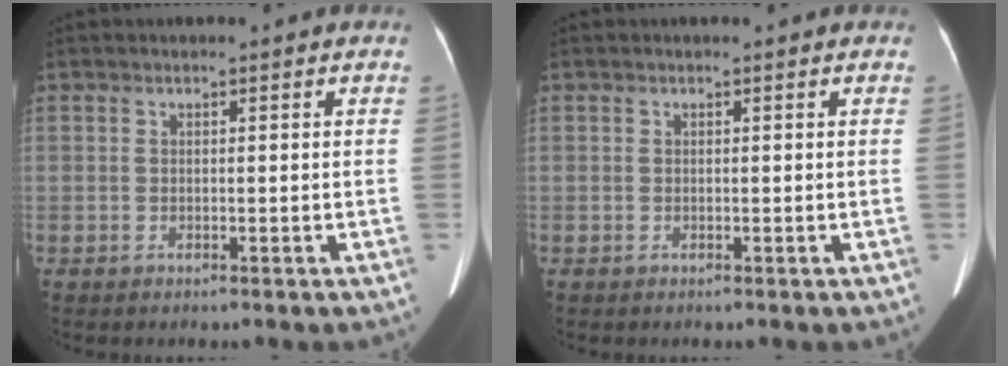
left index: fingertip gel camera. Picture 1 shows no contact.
{"total": 0.0}